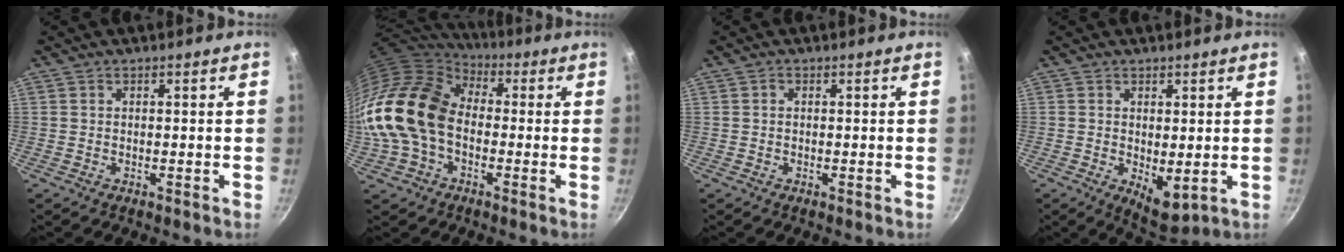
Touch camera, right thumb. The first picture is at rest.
{"total": 20.0, "force": [-1.2, 14.0, 14.2], "torque": [-0.266, 0.043, -0.035]}
{"total": 0.7, "force": [0.1, 0.6, 0.4], "torque": [-0.006, 0.005, 0.001]}
{"total": 6.0, "force": [0.0, 3.0, 5.2], "torque": [-0.064, -0.020, 0.009]}